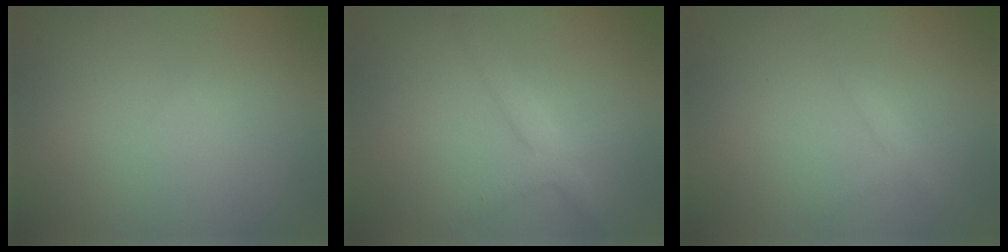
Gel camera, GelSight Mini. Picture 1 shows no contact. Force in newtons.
{"total": 2.7, "press": 2.7, "slide": 0.1}
{"total": 1.1, "press": 1.1, "slide": 0.1}